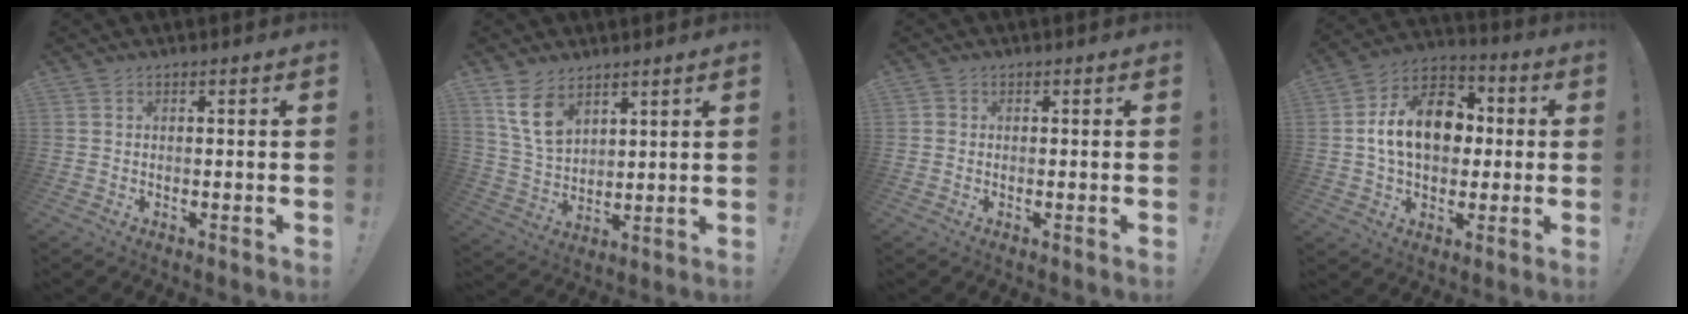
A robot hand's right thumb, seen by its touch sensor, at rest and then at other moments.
{"total": 9.0, "force": [5.4, 5.3, 5.0], "torque": [-0.092, -0.019, 0.108]}
{"total": 0.8, "force": [0.1, 0.7, 0.1], "torque": [-0.001, 0.001, 0.002]}
{"total": 17.8, "force": [1.5, 12.5, 12.6], "torque": [-0.205, 0.013, 0.030]}